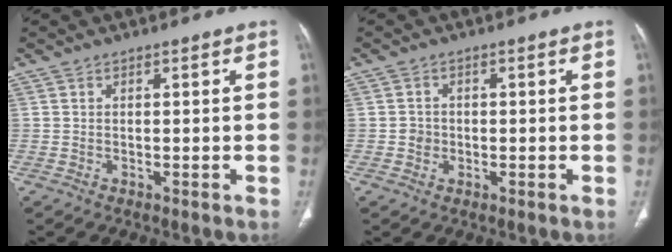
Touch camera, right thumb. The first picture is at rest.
{"total": 1.3, "force": [-0.2, 1.2, 0.4], "torque": [-0.004, 0.003, -0.004]}